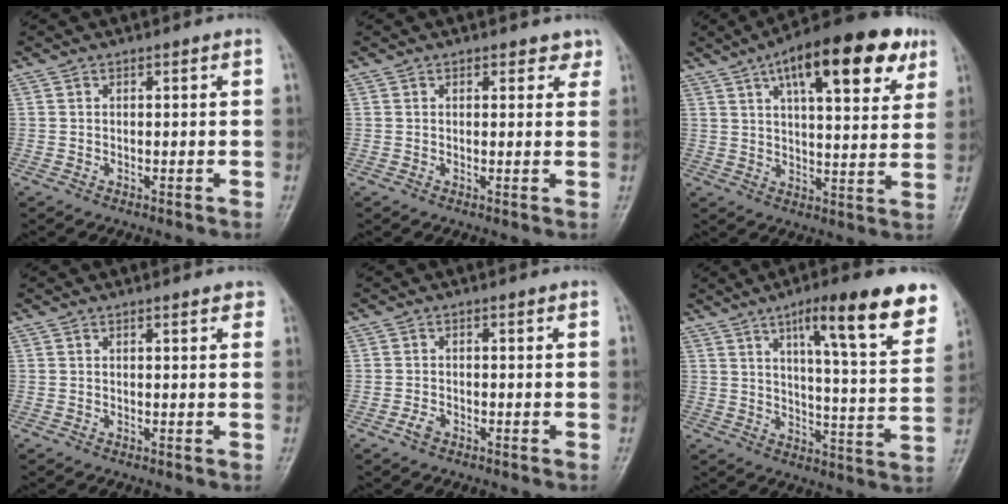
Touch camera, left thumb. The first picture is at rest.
{"total": 2.5, "force": [1.7, 1.6, 0.8], "torque": [0.019, -0.006, 0.015]}
{"total": 20.0, "force": [10.1, 7.2, 15.7], "torque": [-0.207, -0.011, 0.145]}
{"total": 1.6, "force": [1.1, 0.6, 1.0], "torque": [-0.004, 0.000, 0.010]}
{"total": 1.6, "force": [-1.0, 0.9, 0.9], "torque": [-0.018, 0.002, -0.020]}
{"total": 18.1, "force": [10.6, 3.4, 14.3], "torque": [-0.168, -0.043, 0.152]}